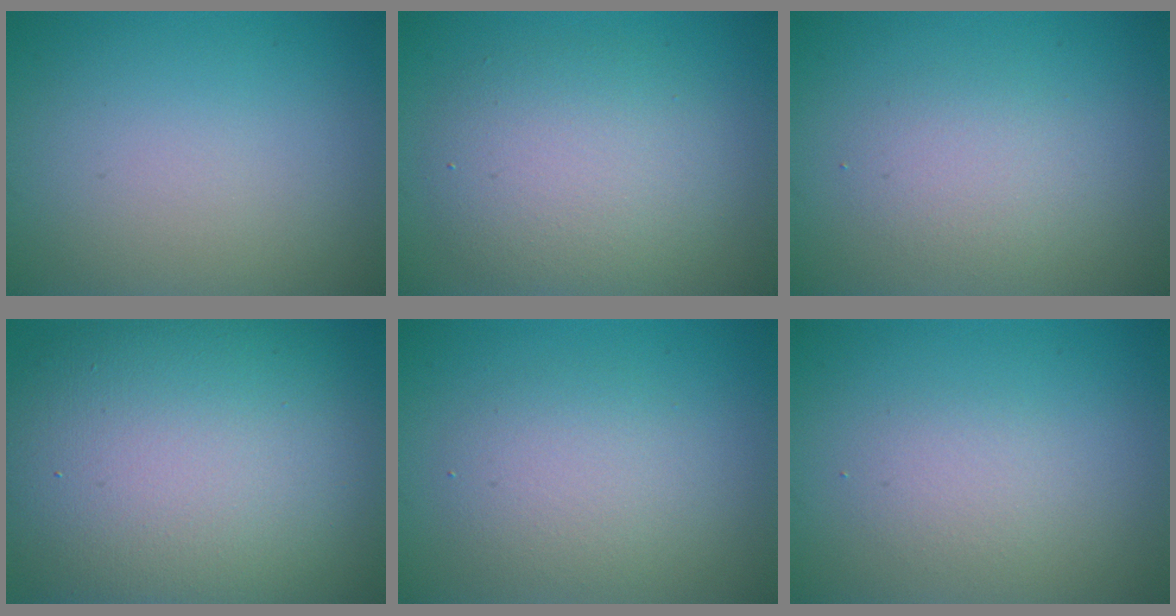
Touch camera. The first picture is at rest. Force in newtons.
{"total": 5.1, "press": 5.1, "slide": 0.3}
{"total": 2.2, "press": 2.1, "slide": 0.2}
{"total": 13.1, "press": 13.1, "slide": 1.1}
{"total": 2.9, "press": 2.9, "slide": 0.2}
{"total": 1.5, "press": 1.5, "slide": 0.1}